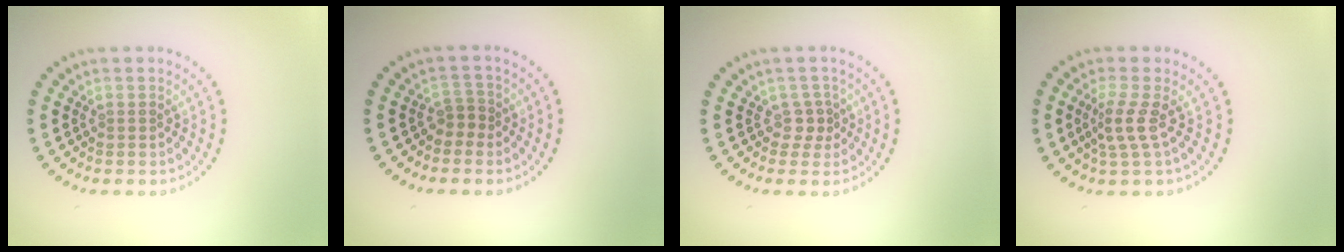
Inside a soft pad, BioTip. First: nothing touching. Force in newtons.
{"total": 1.4, "press": 1.1, "slide": 0.9}
{"total": 1.4, "press": 0.9, "slide": 1.0}
{"total": 2.3, "press": 1.5, "slide": 1.8}